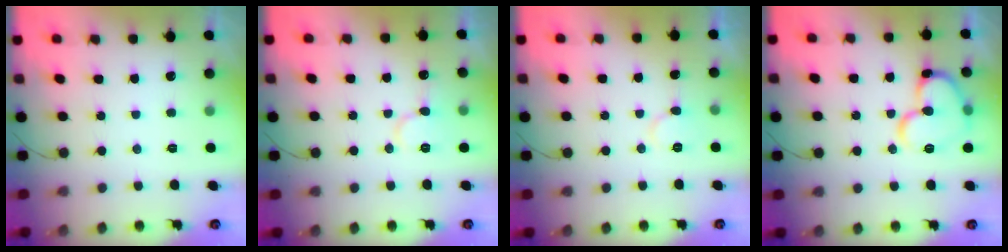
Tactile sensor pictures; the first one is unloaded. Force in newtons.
{"total": 8.8, "press": 8.7, "slide": 1.2}
{"total": 5.6, "press": 5.6, "slide": 0.5}
{"total": 14.9, "press": 14.8, "slide": 2.0}